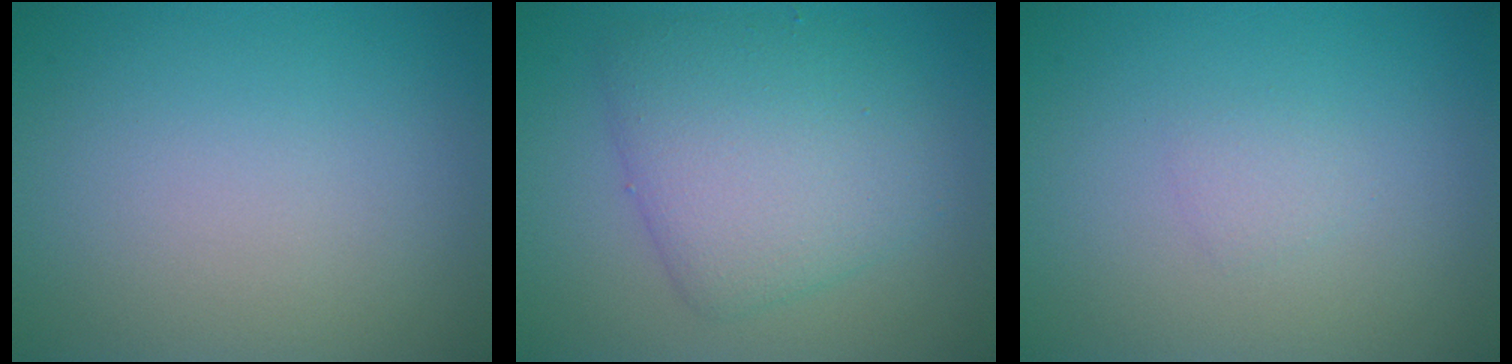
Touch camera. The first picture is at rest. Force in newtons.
{"total": 5.8, "press": 5.8, "slide": 0.3}
{"total": 0.8, "press": 0.8, "slide": 0.1}